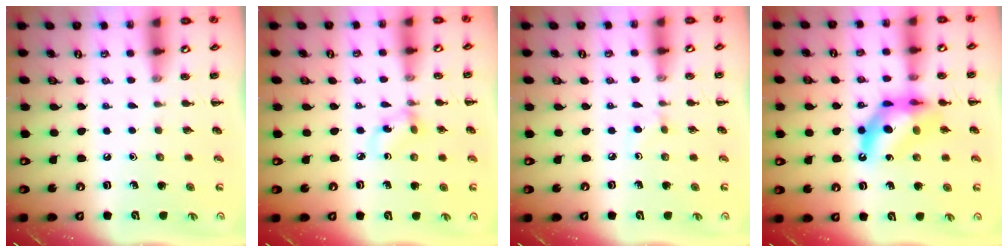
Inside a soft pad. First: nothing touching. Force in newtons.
{"total": 3.0, "press": 2.9, "slide": 0.7}
{"total": 2.7, "press": 2.5, "slide": 1.0}
{"total": 11.0, "press": 10.5, "slide": 3.3}